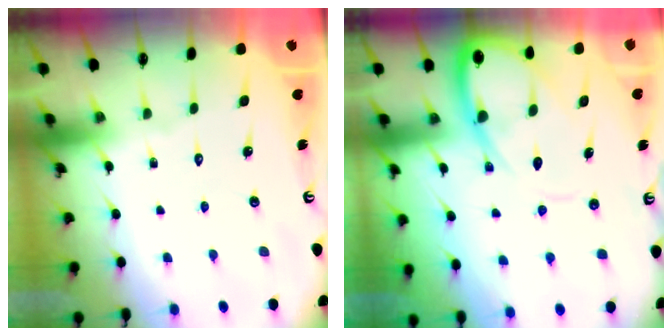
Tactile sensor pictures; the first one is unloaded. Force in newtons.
{"total": 10.5, "press": 10.4, "slide": 1.1}